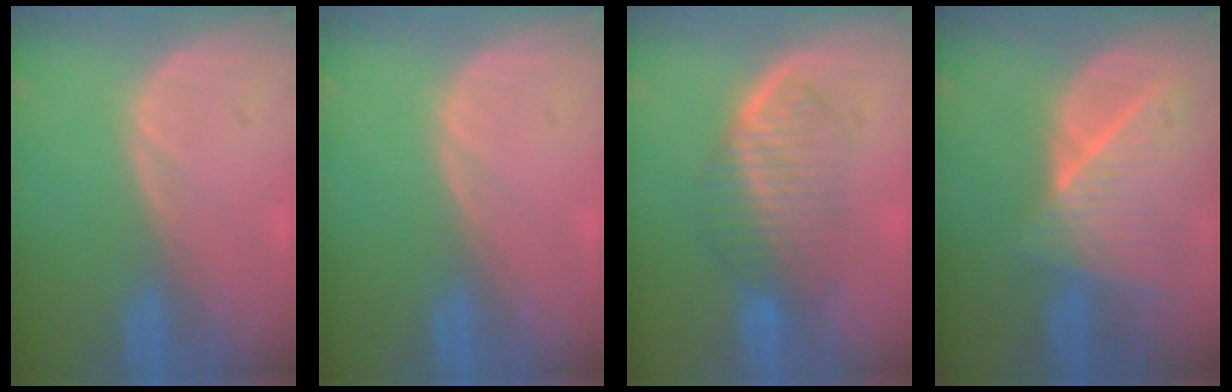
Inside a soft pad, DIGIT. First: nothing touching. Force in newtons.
{"total": 0.0}
{"total": 6.3, "press": 6.2, "slide": 1.3}
{"total": 8.8, "press": 7.9, "slide": 3.9}